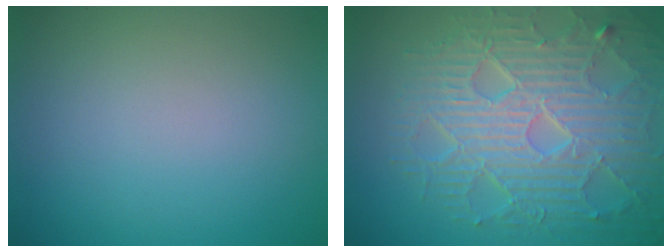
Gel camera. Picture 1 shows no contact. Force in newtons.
{"total": 9.2, "press": 6.2, "slide": 6.8}